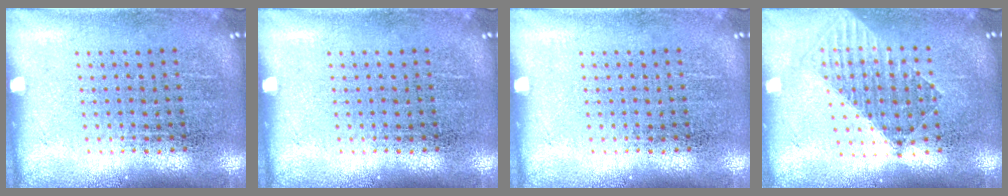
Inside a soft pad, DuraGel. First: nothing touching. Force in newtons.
{"total": 0.0}
{"total": 0.0}
{"total": 1.5, "press": 1.3, "slide": 0.9}